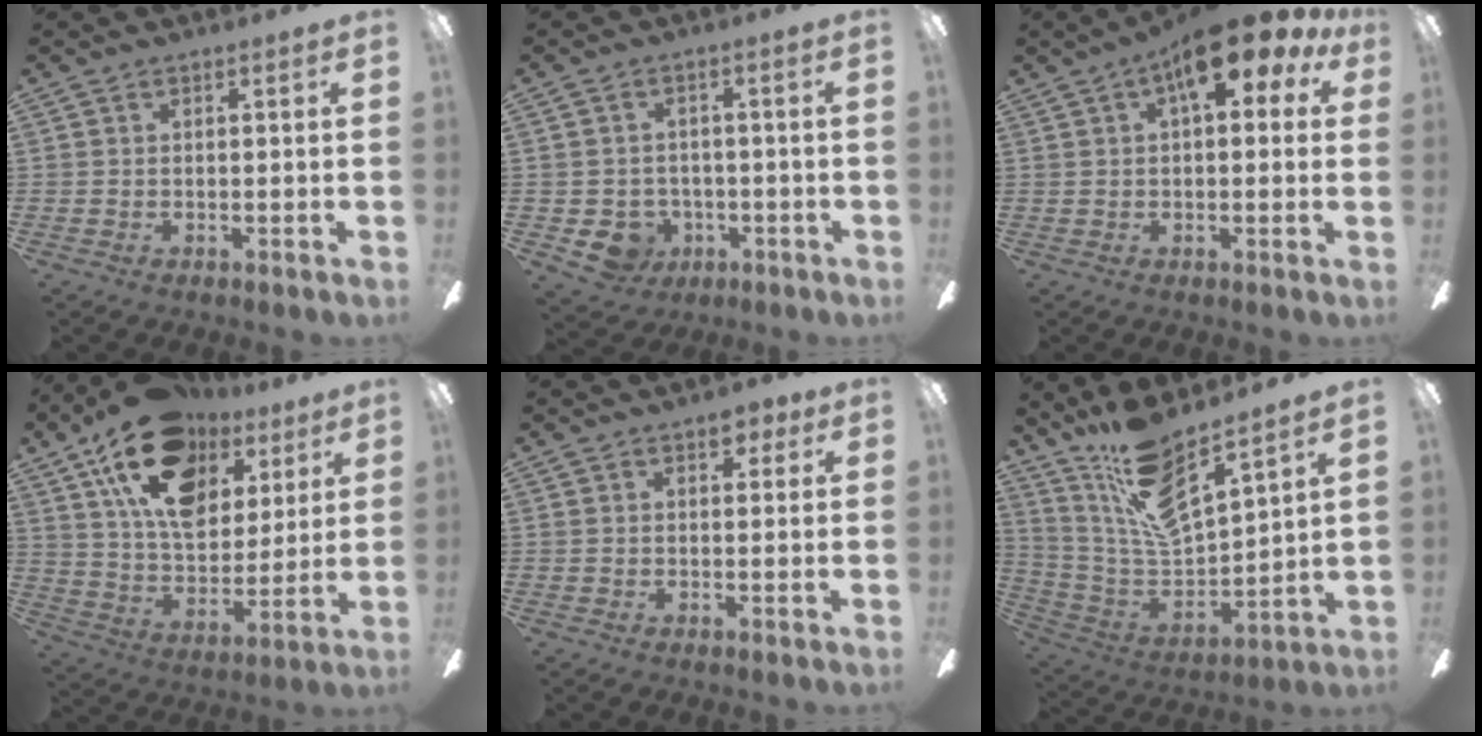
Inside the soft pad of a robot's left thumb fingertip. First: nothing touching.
{"total": 5.8, "force": [-1.8, 5.2, 1.6], "torque": [-0.064, 0.010, -0.030]}
{"total": 12.9, "force": [6.5, 5.0, 10.0], "torque": [-0.140, -0.022, 0.106]}
{"total": 21.1, "force": [11.5, 12.8, 12.1], "torque": [-0.211, -0.048, 0.208]}
{"total": 3.6, "force": [2.2, 2.1, 2.0], "torque": [-0.010, -0.006, 0.032]}
{"total": 15.0, "force": [11.7, 3.8, 8.6], "torque": [-0.188, -0.081, 0.210]}